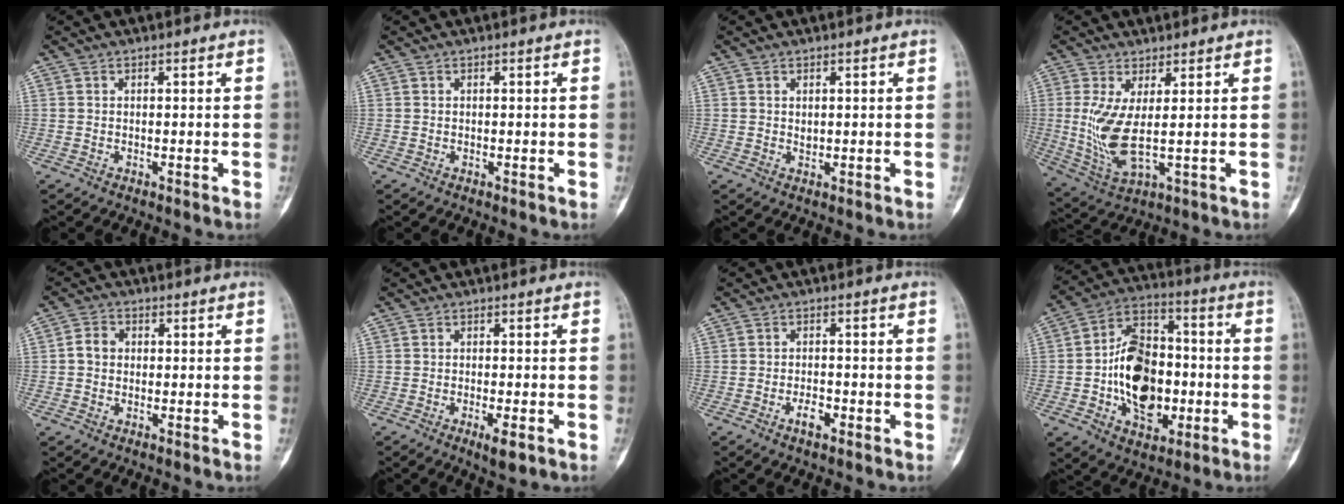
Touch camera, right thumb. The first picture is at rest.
{"total": 0.0}
{"total": 1.1, "force": [0.3, 0.7, 0.8], "torque": [-0.010, -0.003, 0.010]}
{"total": 9.2, "force": [0.8, 2.7, 8.7], "torque": [-0.204, -0.023, 0.028]}
{"total": 3.3, "force": [0.0, 2.8, 1.7], "torque": [-0.024, 0.011, -0.007]}
{"total": 3.5, "force": [-1.6, 1.0, 3.0], "torque": [-0.046, -0.004, -0.022]}
{"total": 2.9, "force": [-1.4, 1.3, 2.2], "torque": [-0.034, 0.007, -0.025]}
{"total": 18.1, "force": [-2.5, 12.2, 13.2], "torque": [-0.183, 0.031, -0.036]}